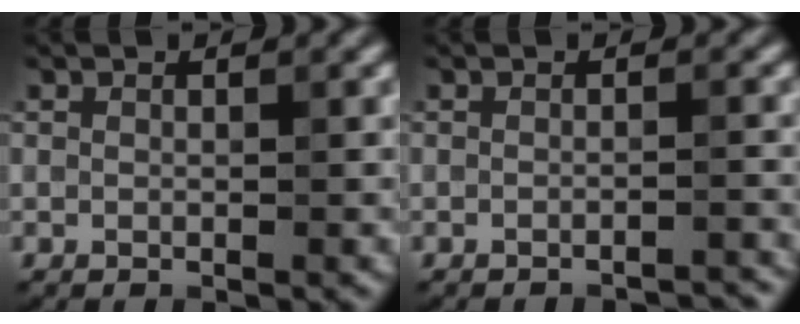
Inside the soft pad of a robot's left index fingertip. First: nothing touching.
{"total": 2.5, "force": [-2.4, 0.3, 0.9], "torque": [0.002, 0.005, -0.032]}